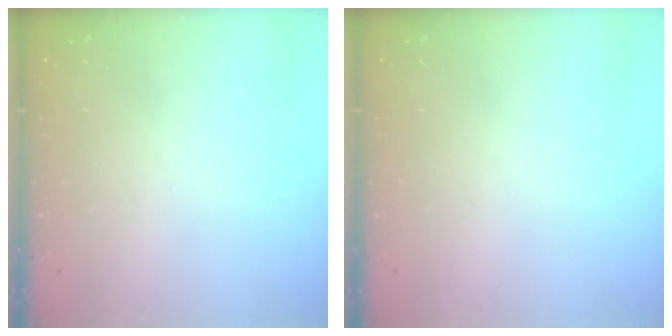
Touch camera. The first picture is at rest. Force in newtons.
{"total": 0.0}